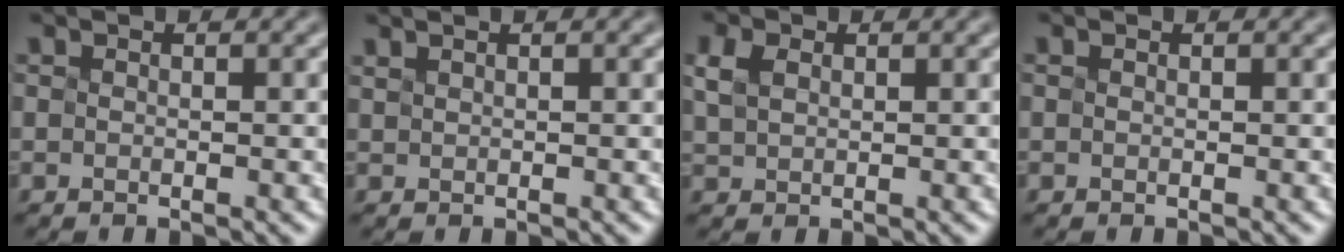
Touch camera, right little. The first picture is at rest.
{"total": 2.3, "force": [1.6, 1.1, 1.2], "torque": [-0.018, 0.026, 0.033]}
{"total": 0.0}
{"total": 0.0}